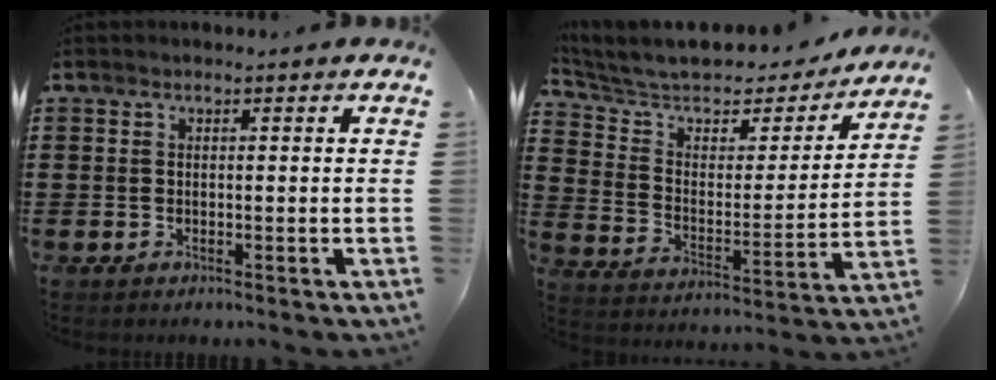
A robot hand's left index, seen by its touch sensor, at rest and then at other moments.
{"total": 6.6, "force": [5.5, 2.6, 2.4], "torque": [-0.080, -0.040, 0.092]}